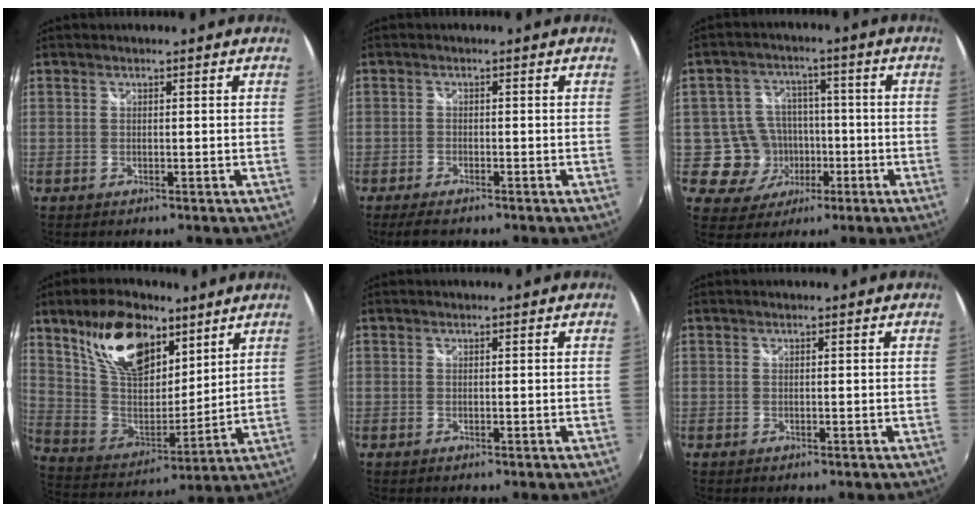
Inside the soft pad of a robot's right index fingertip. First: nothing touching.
{"total": 4.4, "force": [-3.6, 1.3, 2.2], "torque": [-0.055, -0.018, -0.063]}
{"total": 9.4, "force": [-2.6, 8.9, 1.6], "torque": [-0.049, 0.018, -0.030]}
{"total": 19.2, "force": [11.3, 10.3, 11.6], "torque": [-0.234, 0.022, 0.216]}
{"total": 0.0}
{"total": 0.0}